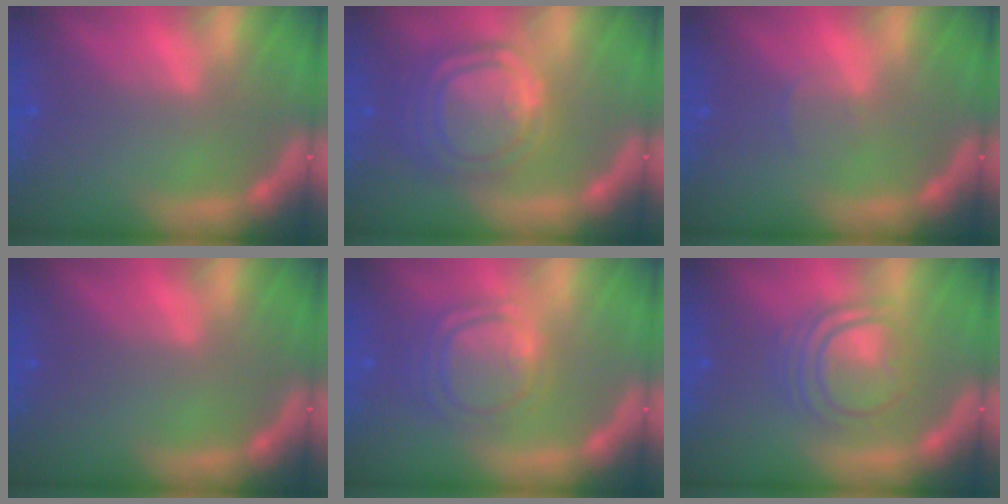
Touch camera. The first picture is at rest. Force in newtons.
{"total": 9.1}
{"total": 1.0}
{"total": 0.0}
{"total": 6.1}
{"total": 6.0}